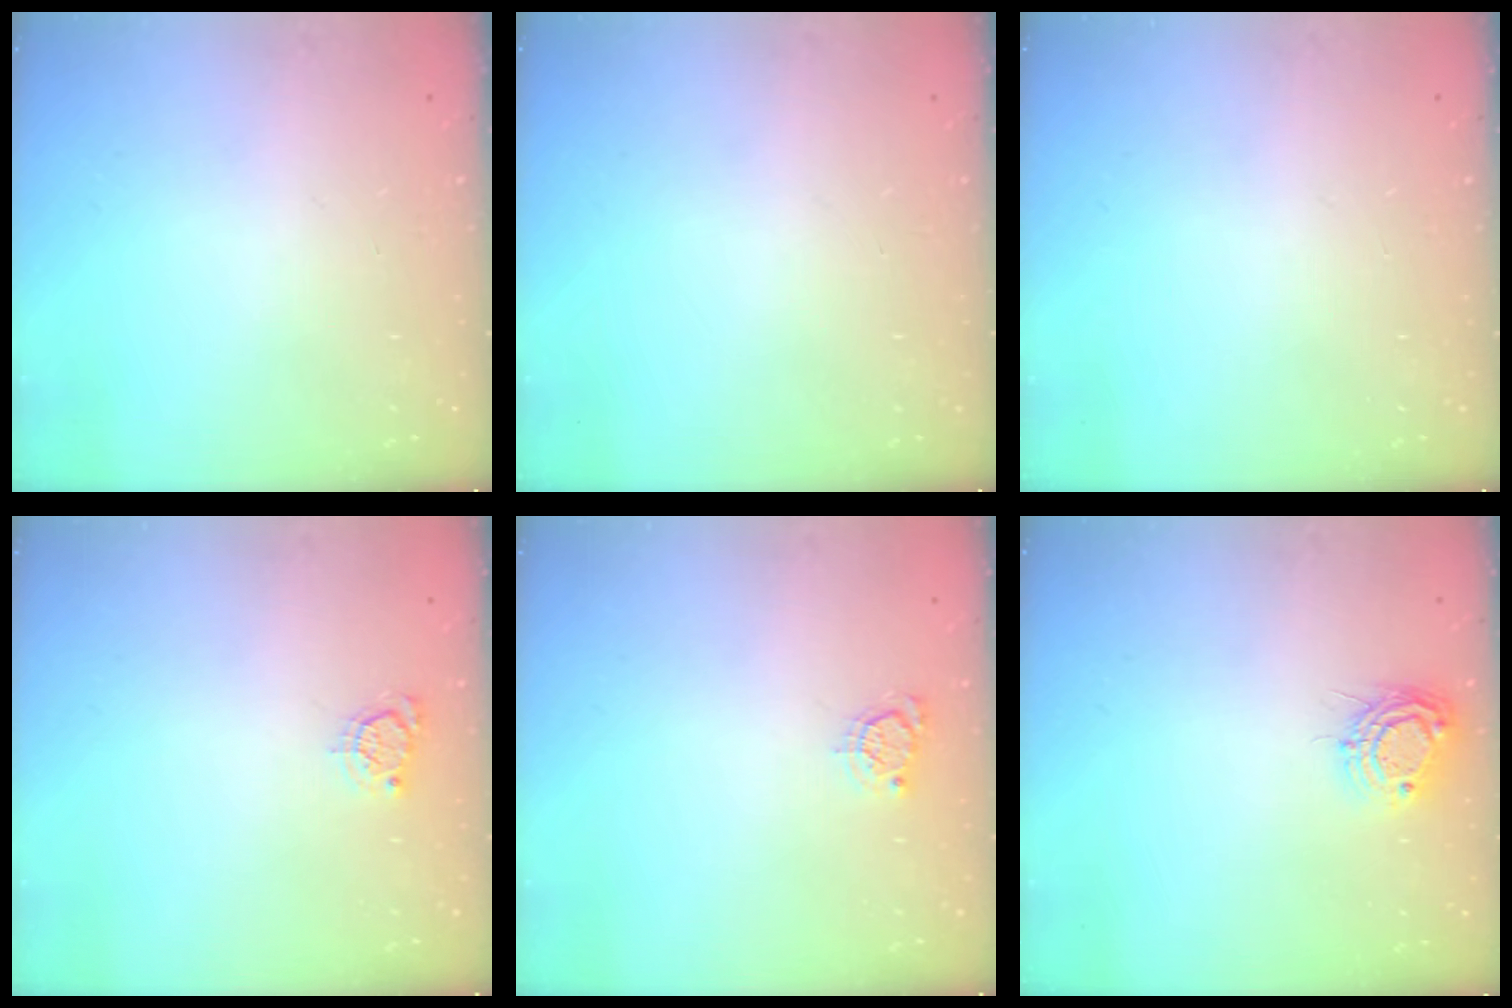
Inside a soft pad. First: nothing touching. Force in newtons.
{"total": 0.0}
{"total": 0.0}
{"total": 3.3, "press": 3.3, "slide": 0.4}
{"total": 3.3, "press": 3.3, "slide": 0.4}
{"total": 8.3, "press": 8.3, "slide": 0.7}